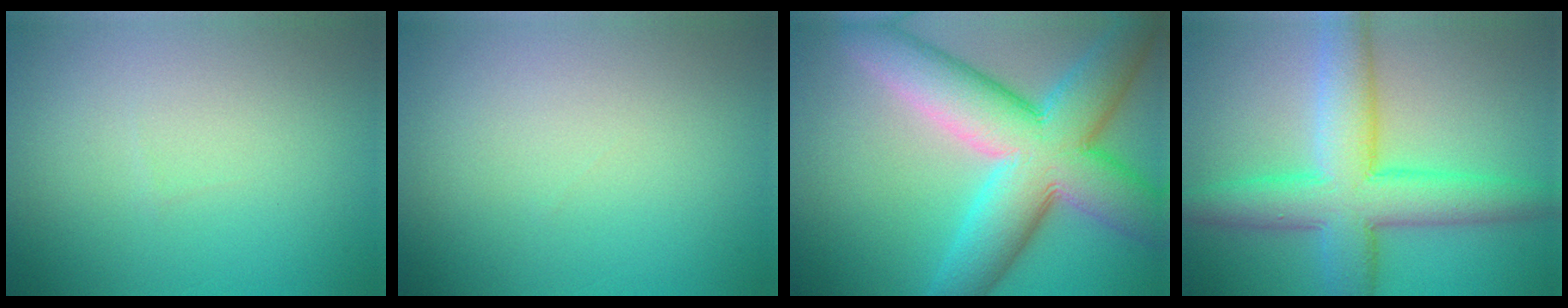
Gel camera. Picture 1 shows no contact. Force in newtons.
{"total": 0.0}
{"total": 12.6, "press": 12.5, "slide": 0.8}
{"total": 8.4, "press": 8.4, "slide": 0.3}